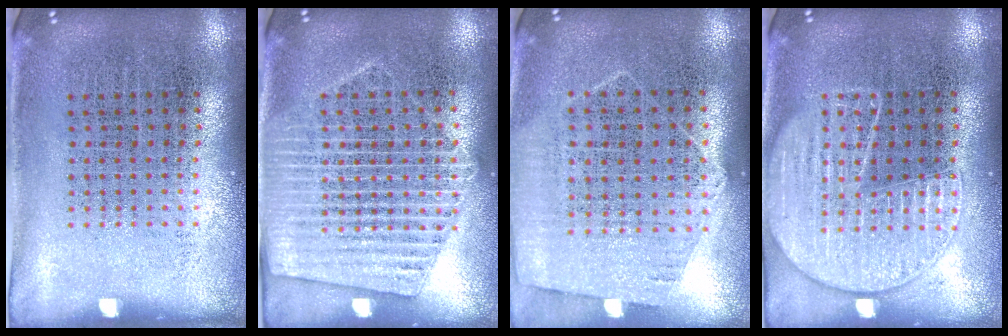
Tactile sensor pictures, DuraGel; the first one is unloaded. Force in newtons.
{"total": 2.0, "press": 1.8, "slide": 0.9}
{"total": 1.2, "press": 1.1, "slide": 0.6}
{"total": 2.9, "press": 2.9, "slide": 0.3}